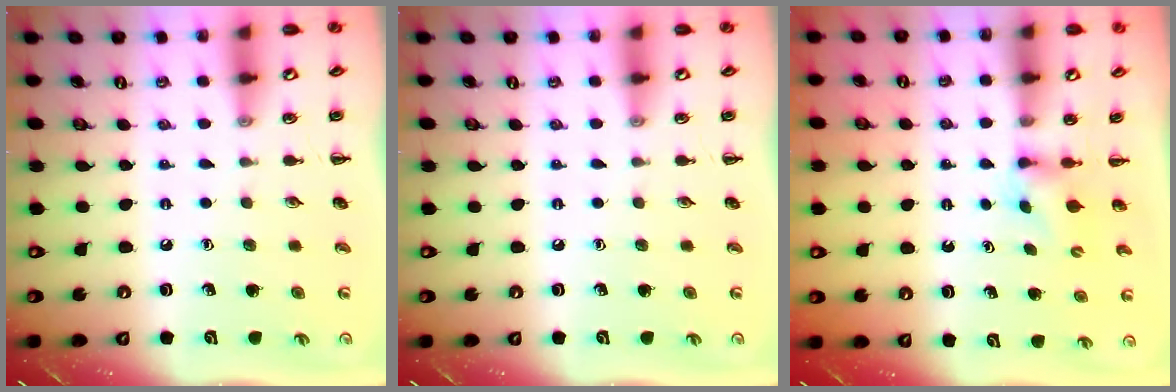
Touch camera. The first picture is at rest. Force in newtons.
{"total": 0.0}
{"total": 2.2, "press": 1.9, "slide": 1.0}